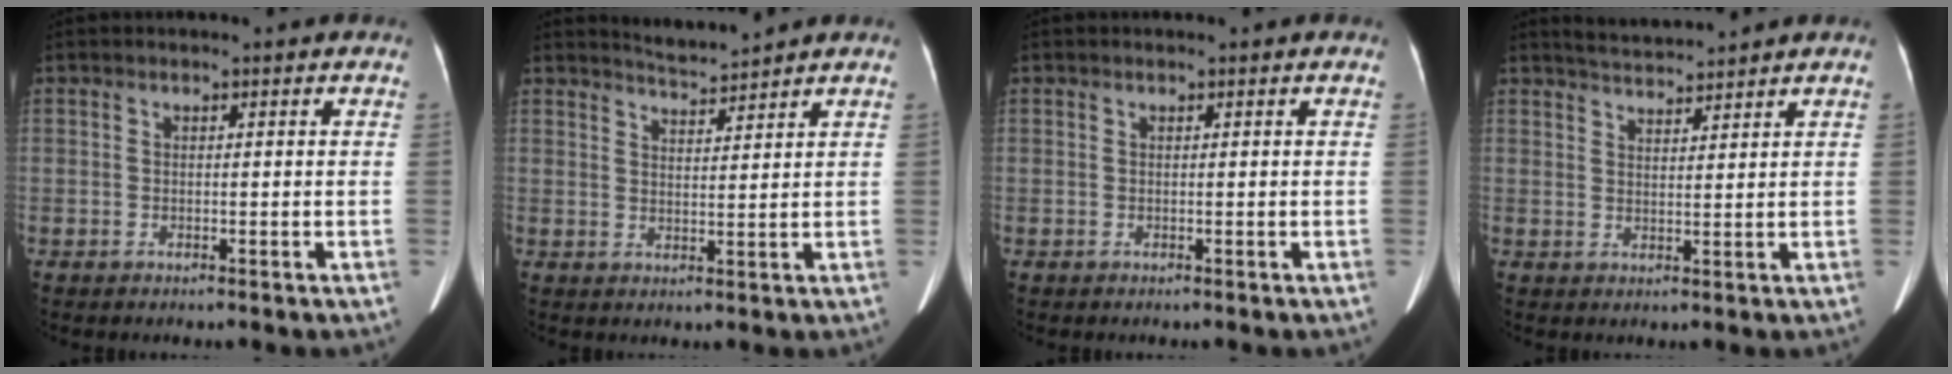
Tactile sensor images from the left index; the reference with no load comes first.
{"total": 3.2, "force": [3.2, -0.7, -0.1], "torque": [-0.002, -0.002, 0.061]}
{"total": 0.0}
{"total": 3.7, "force": [3.7, -0.4, 0.3], "torque": [-0.011, 0.013, 0.070]}